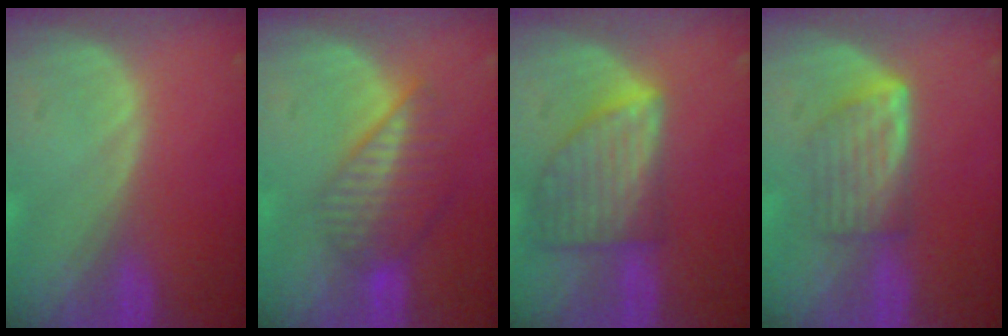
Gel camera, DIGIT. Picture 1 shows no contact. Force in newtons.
{"total": 6.8, "press": 5.9, "slide": 3.4}
{"total": 8.1, "press": 7.3, "slide": 3.4}
{"total": 5.8, "press": 5.3, "slide": 2.4}